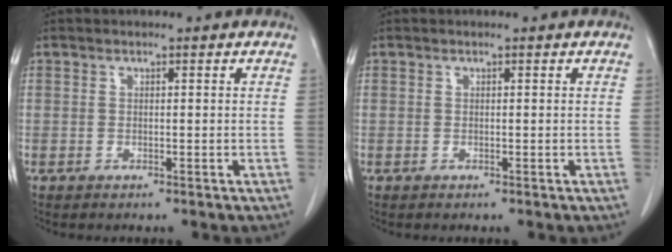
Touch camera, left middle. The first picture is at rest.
{"total": 0.0}